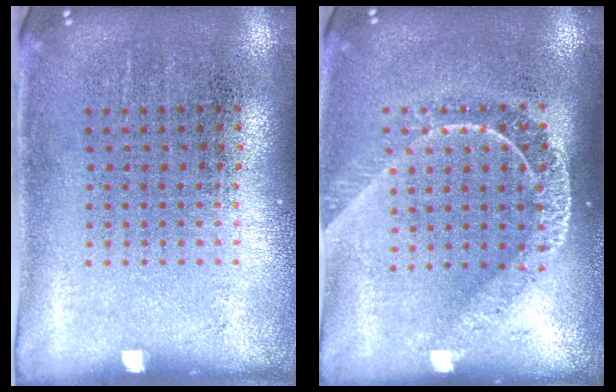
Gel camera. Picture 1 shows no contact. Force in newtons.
{"total": 1.8, "press": 1.4, "slide": 1.0}